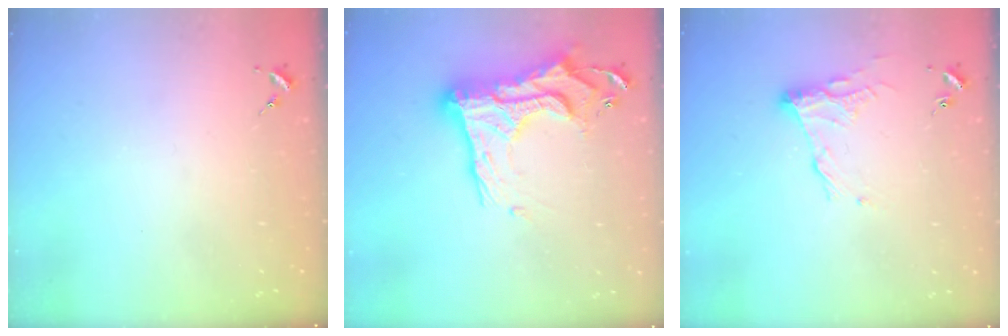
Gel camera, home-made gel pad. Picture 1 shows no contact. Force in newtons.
{"total": 24.9, "press": 24.8, "slide": 1.8}
{"total": 11.0, "press": 11.0, "slide": 0.6}